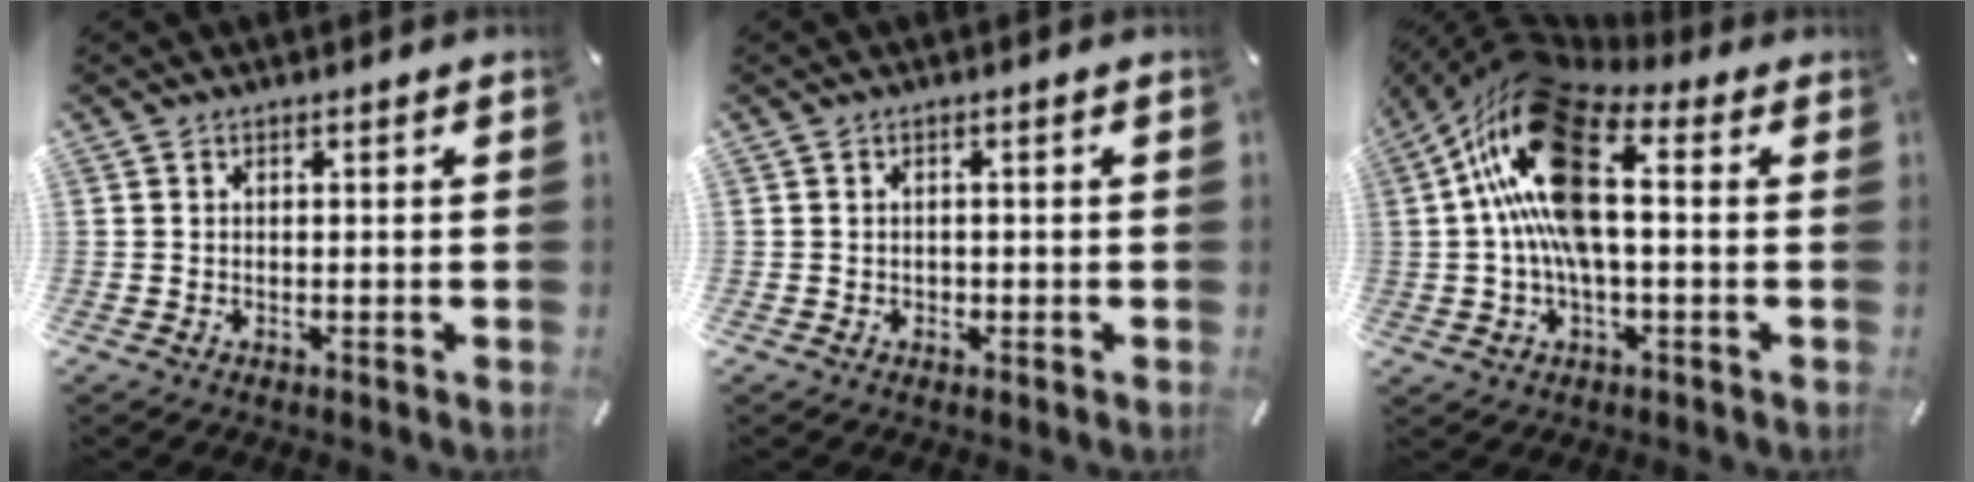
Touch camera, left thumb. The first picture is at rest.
{"total": 0.7, "force": [-0.2, 0.7, 0.1], "torque": [-0.002, 0.005, -0.005]}
{"total": 21.8, "force": [3.4, 11.4, 18.2], "torque": [-0.355, 0.000, 0.062]}